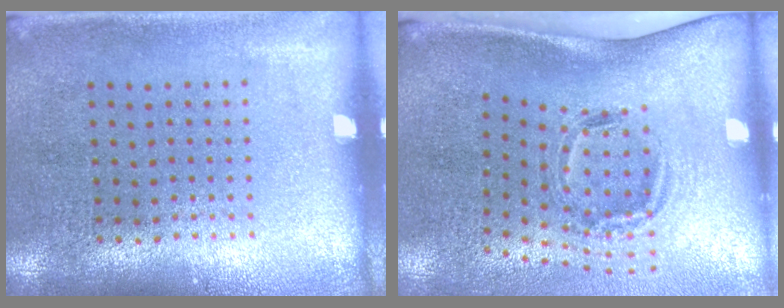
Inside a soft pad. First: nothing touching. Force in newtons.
{"total": 1.9, "press": 1.2, "slide": 1.5}